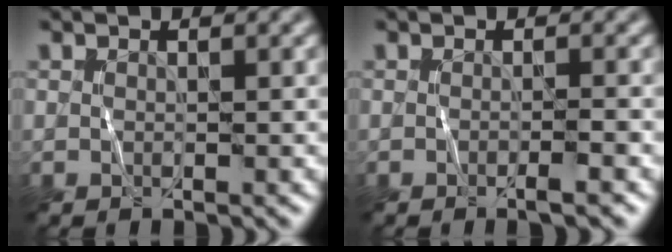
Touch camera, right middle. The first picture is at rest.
{"total": 1.6, "force": [-0.6, 0.3, 1.5], "torque": [-0.014, 0.004, -0.015]}